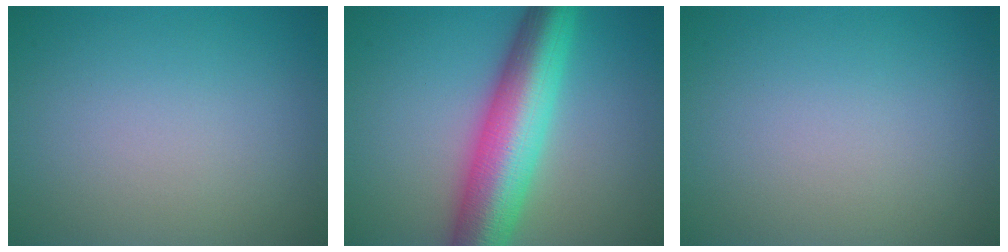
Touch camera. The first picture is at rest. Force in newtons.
{"total": 10.0, "press": 10.0, "slide": 0.1}
{"total": 0.0}